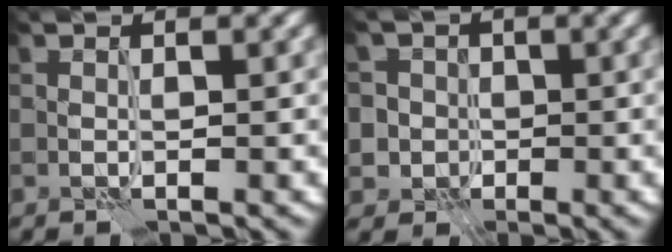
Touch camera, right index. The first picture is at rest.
{"total": 4.8, "force": [0.7, 4.6, 1.1], "torque": [-0.015, 0.025, -0.002]}